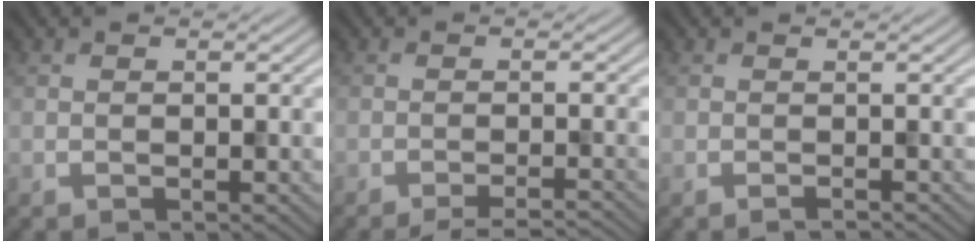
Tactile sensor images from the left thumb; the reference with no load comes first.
{"total": 4.1, "force": [-3.5, 0.4, 2.2], "torque": [-0.038, 0.006, -0.062]}
{"total": 0.9, "force": [-0.4, -0.1, 0.7], "torque": [-0.011, 0.002, -0.008]}